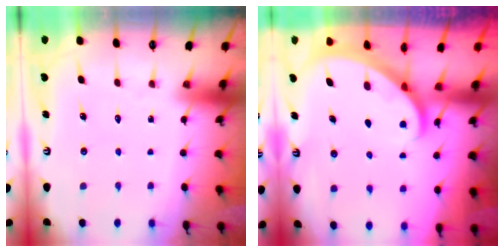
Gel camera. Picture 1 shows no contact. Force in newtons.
{"total": 2.5, "press": 2.5, "slide": 0.3}